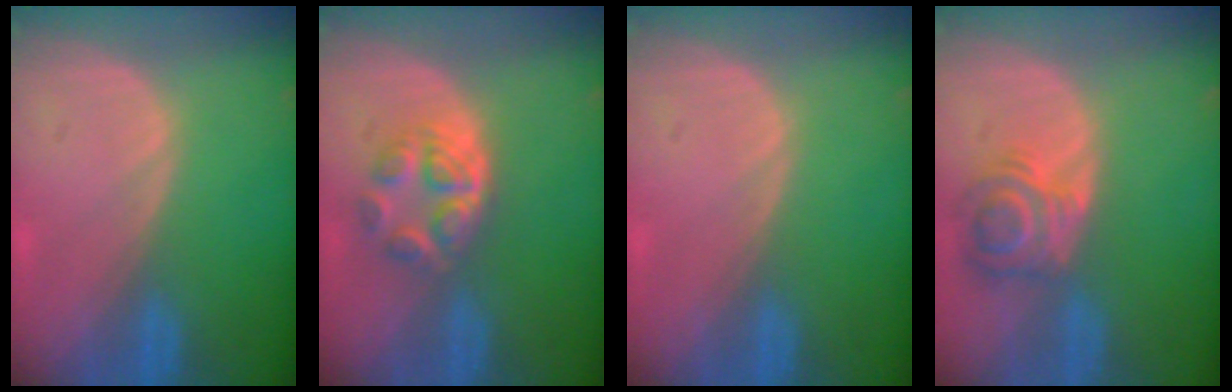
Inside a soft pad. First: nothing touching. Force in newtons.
{"total": 6.2, "press": 5.2, "slide": 3.3}
{"total": 0.0}
{"total": 5.6, "press": 5.5, "slide": 1.0}